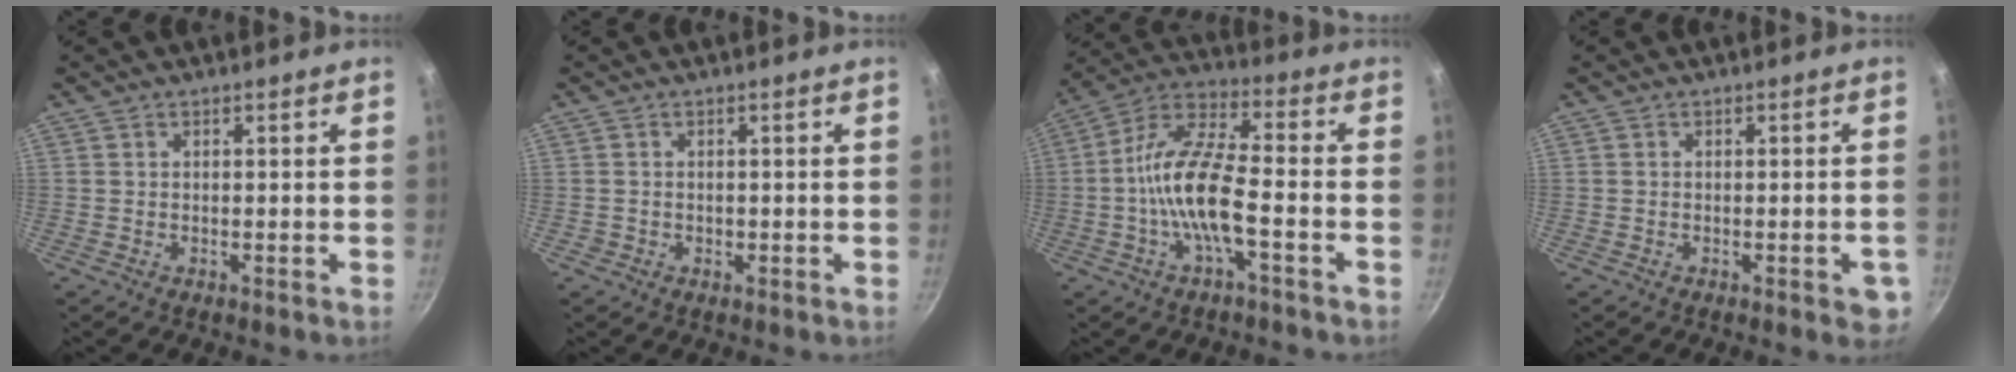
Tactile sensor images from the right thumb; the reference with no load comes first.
{"total": 0.9, "force": [-0.2, 0.8, 0.3], "torque": [-0.001, 0.003, -0.001]}
{"total": 13.3, "force": [-3.5, 4.5, 12.0], "torque": [-0.236, 0.041, -0.082]}
{"total": 3.8, "force": [-1.5, 1.4, 3.2], "torque": [-0.025, 0.004, -0.020]}